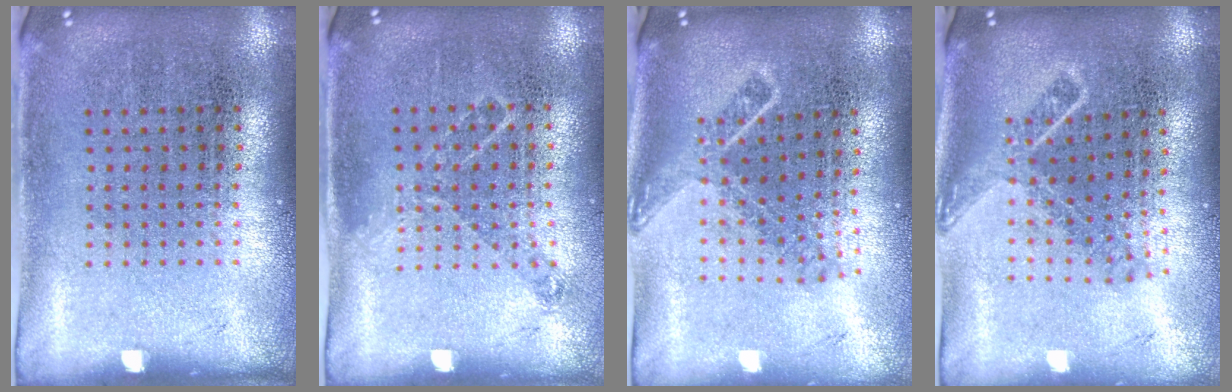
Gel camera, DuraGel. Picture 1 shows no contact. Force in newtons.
{"total": 0.9, "press": 0.8, "slide": 0.2}
{"total": 1.7, "press": 1.2, "slide": 1.2}
{"total": 1.7, "press": 1.2, "slide": 1.2}